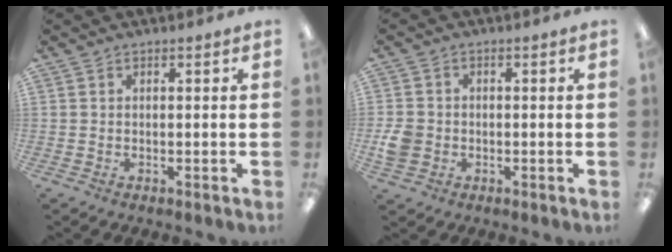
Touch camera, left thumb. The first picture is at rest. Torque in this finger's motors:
{"motor_torque": [-0.30, 0.32, -0.05, 0.06, 0.00]}